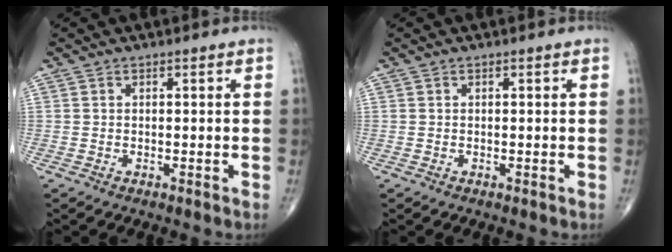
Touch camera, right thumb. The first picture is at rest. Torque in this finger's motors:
{"motor_torque": [-0.03, 0.08, -0.09, -0.03, 0.01]}